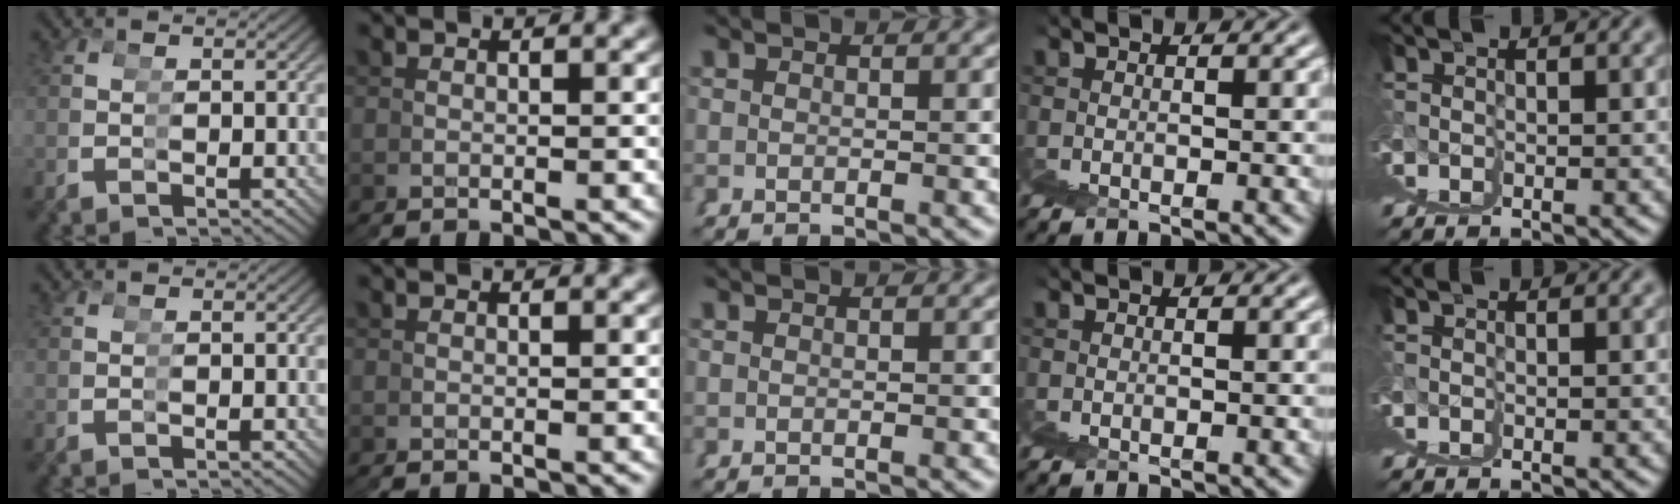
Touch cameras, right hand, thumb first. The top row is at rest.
{}